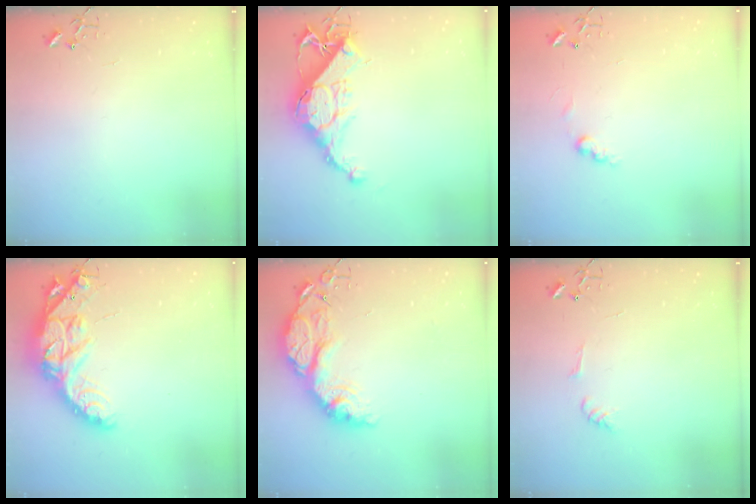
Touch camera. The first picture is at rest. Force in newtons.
{"total": 15.7, "press": 15.7, "slide": 1.1}
{"total": 6.6, "press": 6.5, "slide": 0.9}
{"total": 19.5, "press": 19.4, "slide": 1.3}
{"total": 19.9, "press": 19.9, "slide": 1.4}
{"total": 5.9, "press": 5.9, "slide": 0.6}